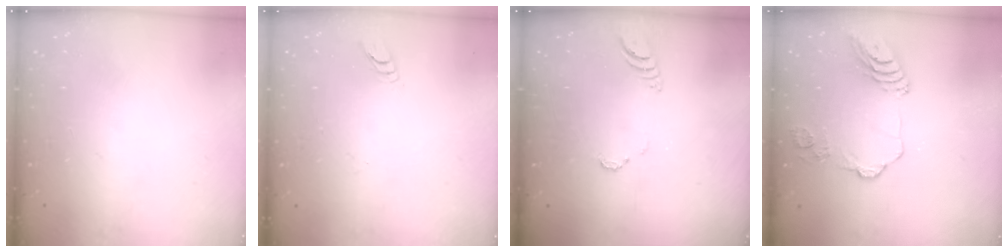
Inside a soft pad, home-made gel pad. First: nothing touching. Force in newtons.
{"total": 2.8, "press": 2.8, "slide": 0.2}
{"total": 3.5, "press": 3.5, "slide": 0.3}
{"total": 11.5, "press": 11.4, "slide": 1.4}